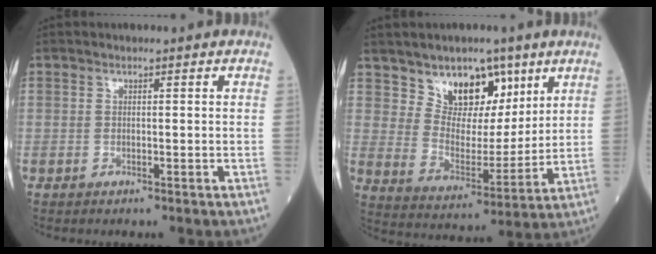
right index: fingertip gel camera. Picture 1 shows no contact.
{"total": 10.5, "force": [6.5, 6.1, 5.5], "torque": [-0.093, 0.005, 0.124]}